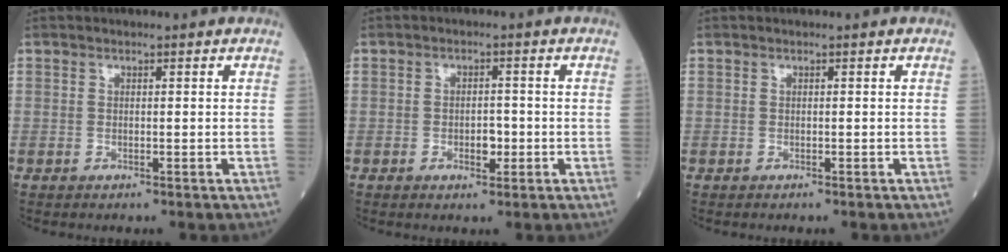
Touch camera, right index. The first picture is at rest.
{"total": 2.6, "force": [-0.8, 1.4, 2.1], "torque": [-0.026, 0.004, -0.009]}
{"total": 0.0}